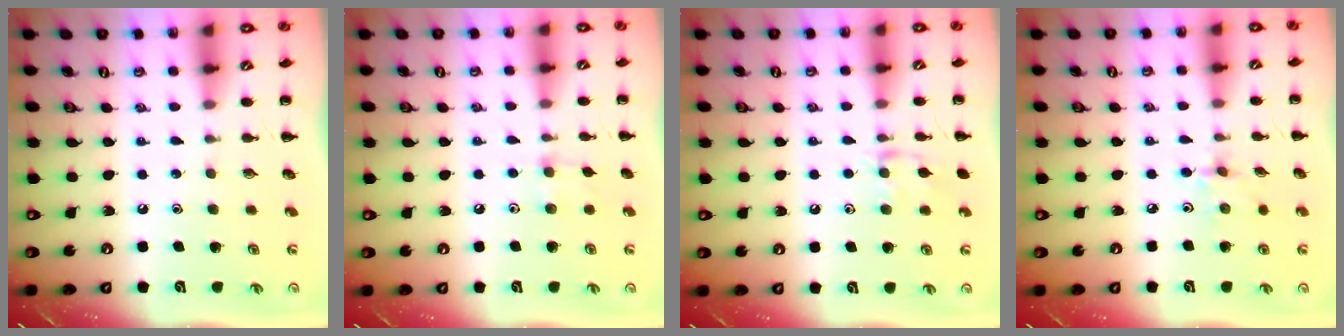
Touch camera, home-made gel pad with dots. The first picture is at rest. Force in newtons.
{"total": 3.5, "press": 3.4, "slide": 1.1}
{"total": 8.6, "press": 8.6, "slide": 1.0}
{"total": 2.9, "press": 2.7, "slide": 0.9}